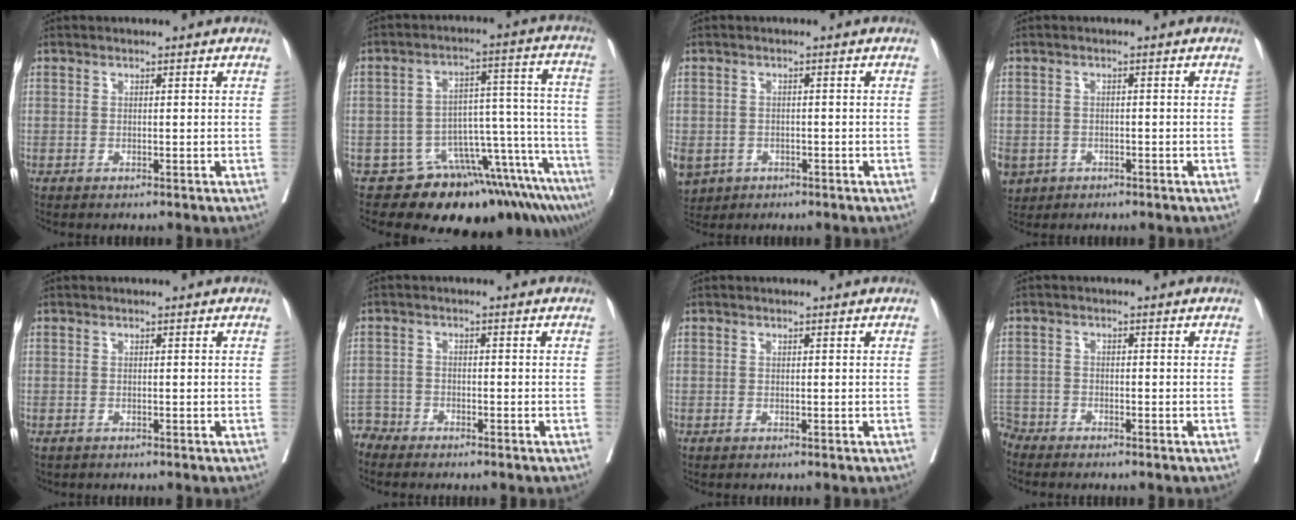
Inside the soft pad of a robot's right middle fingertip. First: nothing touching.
{"total": 15.5, "force": [-12.2, 3.2, 9.0], "torque": [-0.033, 0.077, -0.163]}
{"total": 9.2, "force": [-4.1, 7.6, 3.3], "torque": [-0.099, -0.001, -0.055]}
{"total": 7.6, "force": [-3.7, 6.1, 2.5], "torque": [-0.073, -0.001, -0.051]}
{"total": 0.8, "force": [-0.7, 0.5, 0.1], "torque": [-0.010, 0.001, -0.009]}
{"total": 2.7, "force": [-2.5, 0.6, -0.9], "torque": [0.017, -0.004, -0.051]}
{"total": 0.0}
{"total": 3.0, "force": [-2.9, 0.7, -0.6], "torque": [0.011, -0.006, -0.057]}